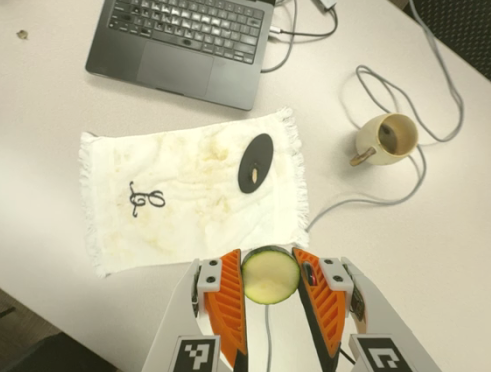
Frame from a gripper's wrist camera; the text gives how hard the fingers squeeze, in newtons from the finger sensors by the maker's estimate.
{"total": 10.3, "left": 10.2, "right": 10.4}